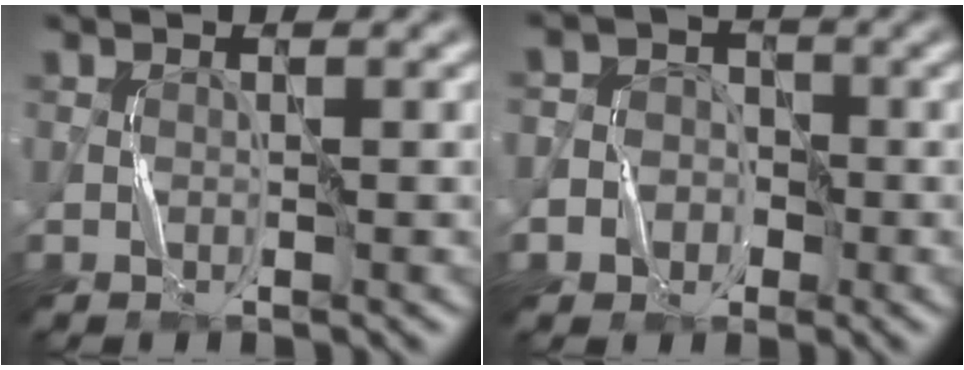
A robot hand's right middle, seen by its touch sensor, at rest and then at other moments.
{"total": 3.9, "force": [-1.5, 3.6, 0.7], "torque": [0.013, 0.012, -0.043]}